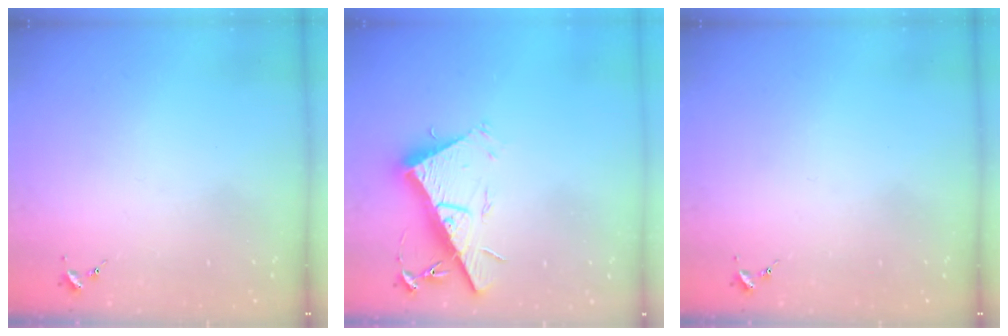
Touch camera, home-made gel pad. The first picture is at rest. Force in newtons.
{"total": 17.5, "press": 17.5, "slide": 0.4}
{"total": 0.0}